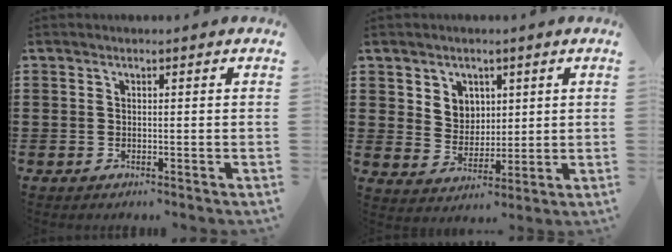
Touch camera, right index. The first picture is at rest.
{"total": 4.9, "force": [2.4, 4.2, 0.7], "torque": [-0.028, 0.006, 0.043]}